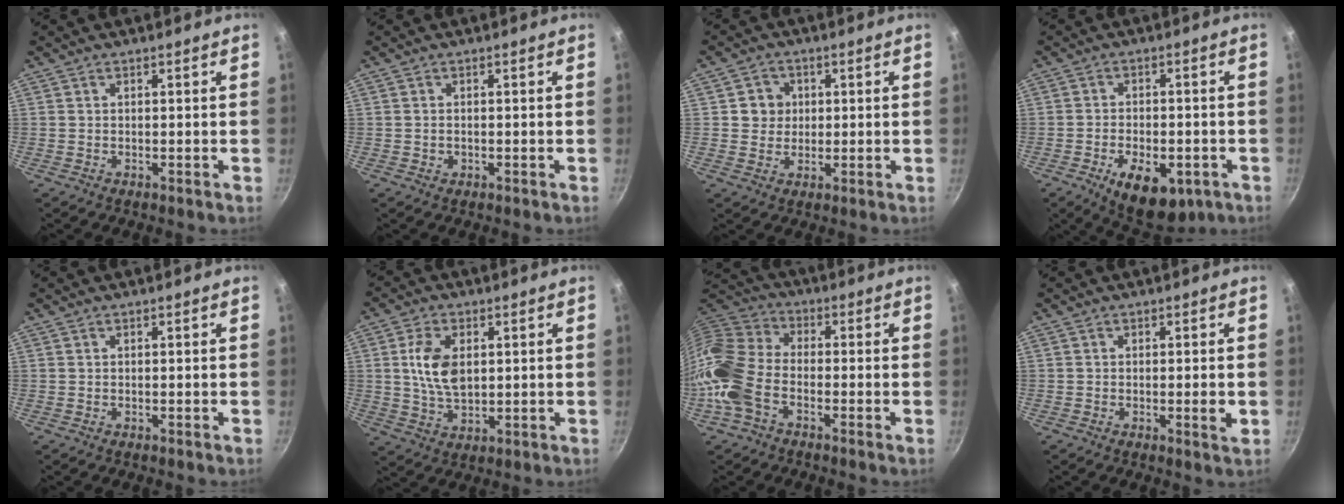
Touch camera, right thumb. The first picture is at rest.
{"total": 0.8, "force": [-0.1, 0.6, 0.5], "torque": [-0.008, 0.002, -0.003]}
{"total": 4.7, "force": [0.8, 4.5, 1.2], "torque": [0.015, 0.004, 0.009]}
{"total": 12.3, "force": [-5.1, 6.7, 9.0], "torque": [-0.112, 0.012, -0.063]}
{"total": 0.0}
{"total": 9.2, "force": [1.7, 5.6, 7.1], "torque": [-0.124, -0.007, 0.032]}
{"total": 12.8, "force": [-5.0, 8.0, 8.7], "torque": [-0.166, 0.044, -0.125]}
{"total": 2.4, "force": [-0.3, 0.4, 2.3], "torque": [-0.037, -0.003, -0.006]}